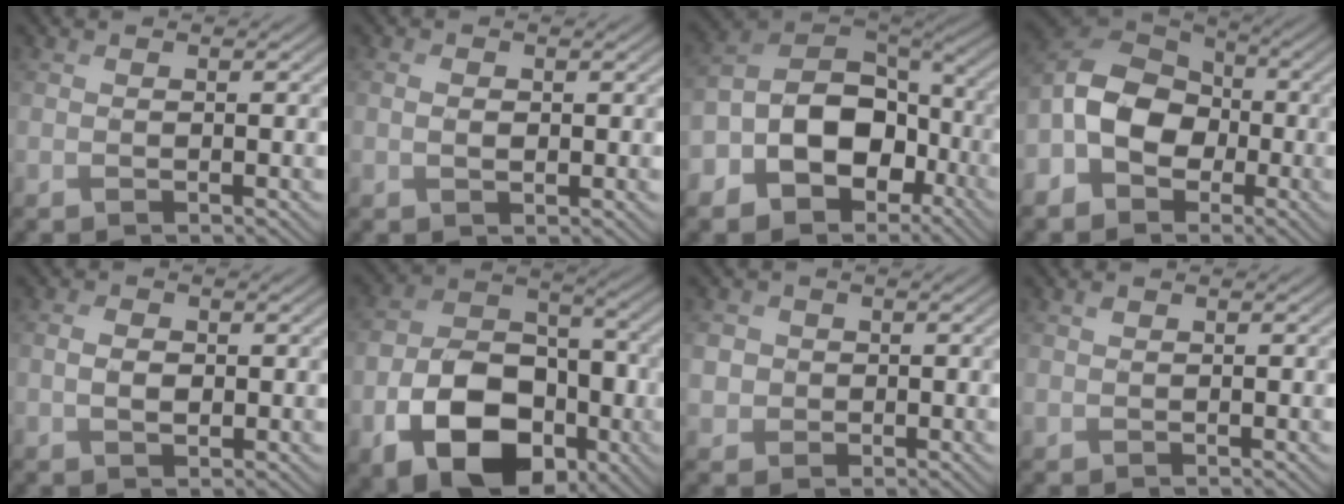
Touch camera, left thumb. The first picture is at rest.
{"total": 1.4, "force": [0.1, 0.9, 1.1], "torque": [-0.023, 0.001, 0.002]}
{"total": 13.5, "force": [-4.8, 9.2, 8.6], "torque": [-0.194, -0.024, -0.100]}
{"total": 9.5, "force": [-2.7, 7.2, 5.6], "torque": [-0.134, -0.003, -0.072]}
{"total": 2.3, "force": [0.0, 1.5, 1.7], "torque": [-0.037, 0.001, 0.000]}
{"total": 14.3, "force": [-5.6, 9.5, 9.2], "torque": [-0.179, -0.032, -0.106]}
{"total": 3.0, "force": [0.0, 2.8, 0.8], "torque": [-0.036, -0.004, 0.001]}
{"total": 0.7, "force": [0.3, 0.5, 0.3], "torque": [-0.008, -0.001, 0.007]}